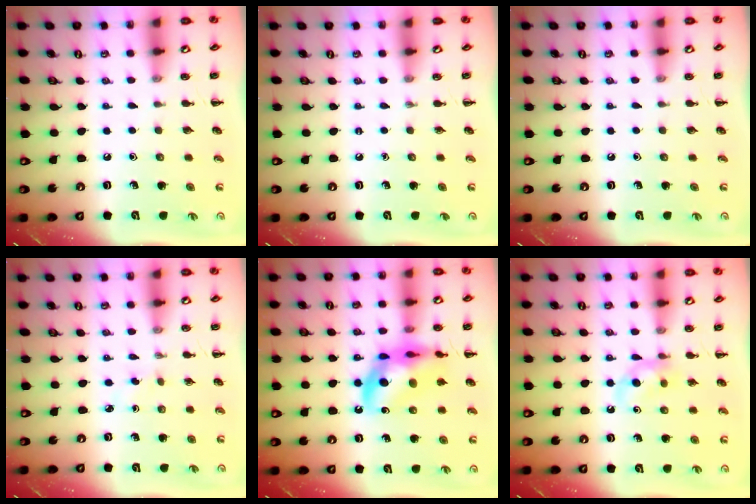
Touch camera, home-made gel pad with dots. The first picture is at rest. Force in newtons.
{"total": 0.0}
{"total": 0.0}
{"total": 1.3, "press": 1.2, "slide": 0.6}
{"total": 16.0, "press": 15.5, "slide": 3.9}
{"total": 6.6, "press": 6.4, "slide": 1.6}